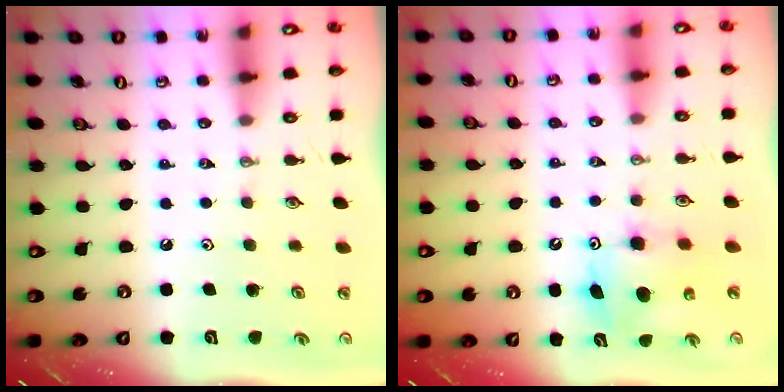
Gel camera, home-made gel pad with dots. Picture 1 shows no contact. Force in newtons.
{"total": 7.6, "press": 7.6, "slide": 0.5}